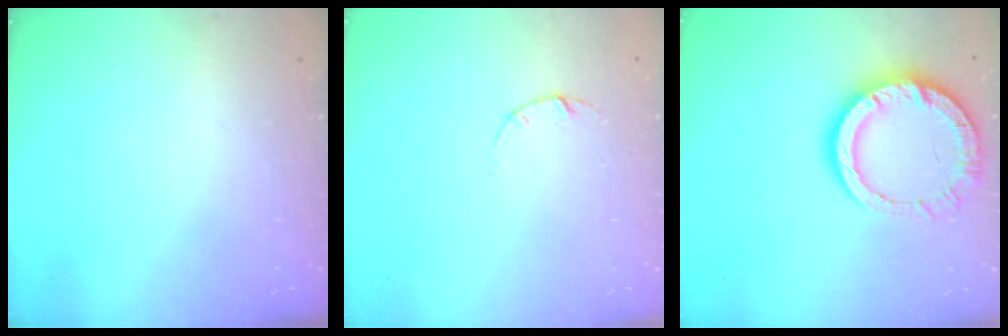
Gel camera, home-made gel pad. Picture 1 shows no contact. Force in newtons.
{"total": 3.0, "press": 3.0, "slide": 0.4}
{"total": 14.5, "press": 14.3, "slide": 2.2}